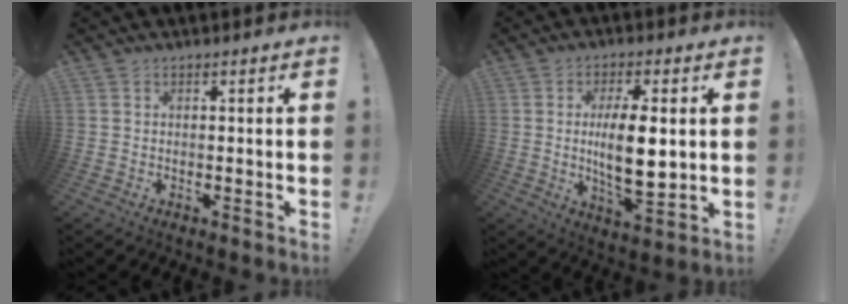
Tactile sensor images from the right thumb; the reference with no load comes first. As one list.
[{"total": 12.3, "force": [1.0, 4.4, 11.4], "torque": [-0.205, -0.017, 0.009]}]